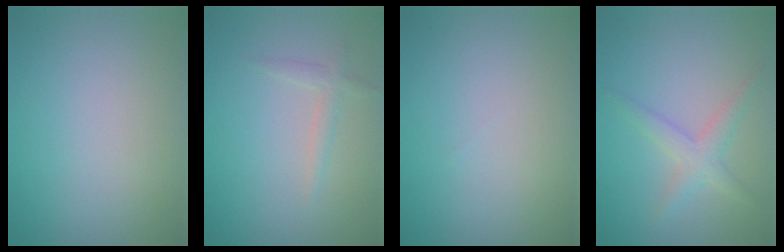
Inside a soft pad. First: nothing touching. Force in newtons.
{"total": 1.3, "press": 1.3, "slide": 0.0}
{"total": 0.0}
{"total": 2.4, "press": 2.4, "slide": 0.0}